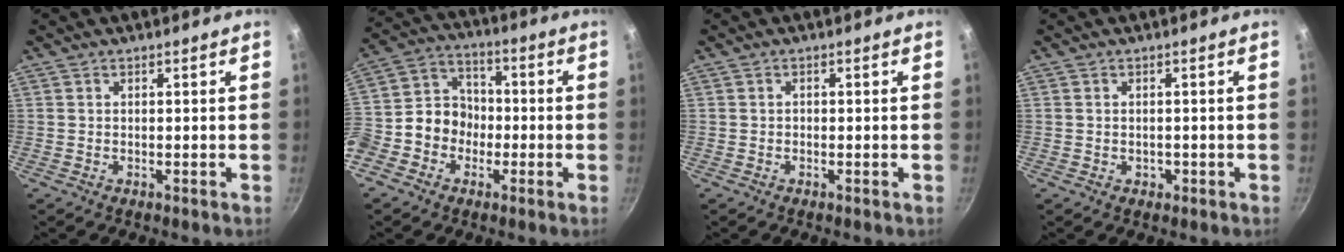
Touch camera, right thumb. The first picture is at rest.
{"total": 12.7, "force": [-4.0, 10.6, 5.9], "torque": [-0.073, 0.045, -0.091]}
{"total": 0.5, "force": [-0.1, 0.4, 0.3], "torque": [-0.006, 0.004, -0.001]}
{"total": 1.2, "force": [-0.3, 1.0, 0.6], "torque": [-0.007, 0.002, -0.002]}